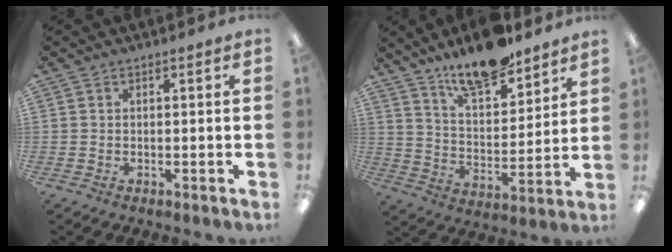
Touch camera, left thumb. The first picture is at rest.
{"total": 14.6, "force": [12.4, 4.4, 6.3], "torque": [-0.104, -0.078, 0.219]}